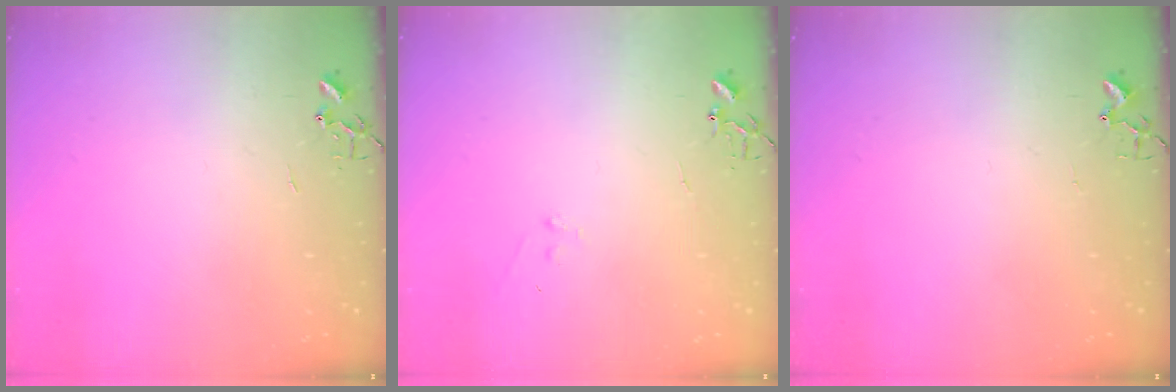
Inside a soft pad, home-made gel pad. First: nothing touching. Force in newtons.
{"total": 7.1, "press": 7.1, "slide": 0.7}
{"total": 3.0, "press": 2.9, "slide": 0.4}